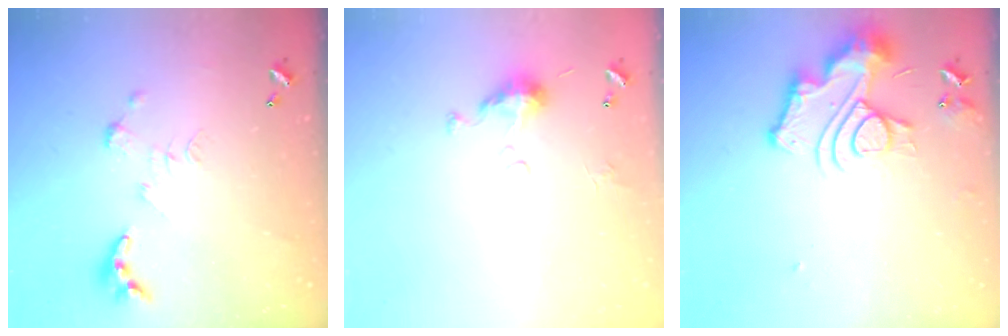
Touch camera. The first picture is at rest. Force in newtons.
{"total": 5.0, "press": 5.0, "slide": 0.7}
{"total": 13.0, "press": 12.9, "slide": 1.3}